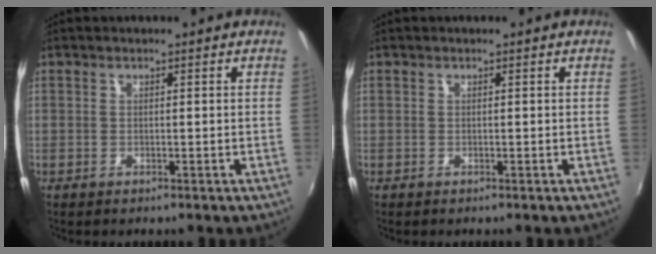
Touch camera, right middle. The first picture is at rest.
{"total": 0.0}